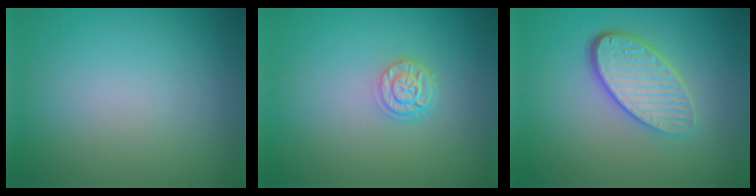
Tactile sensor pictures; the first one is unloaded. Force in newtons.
{"total": 2.4, "press": 1.9, "slide": 1.4}
{"total": 4.9, "press": 3.7, "slide": 3.2}